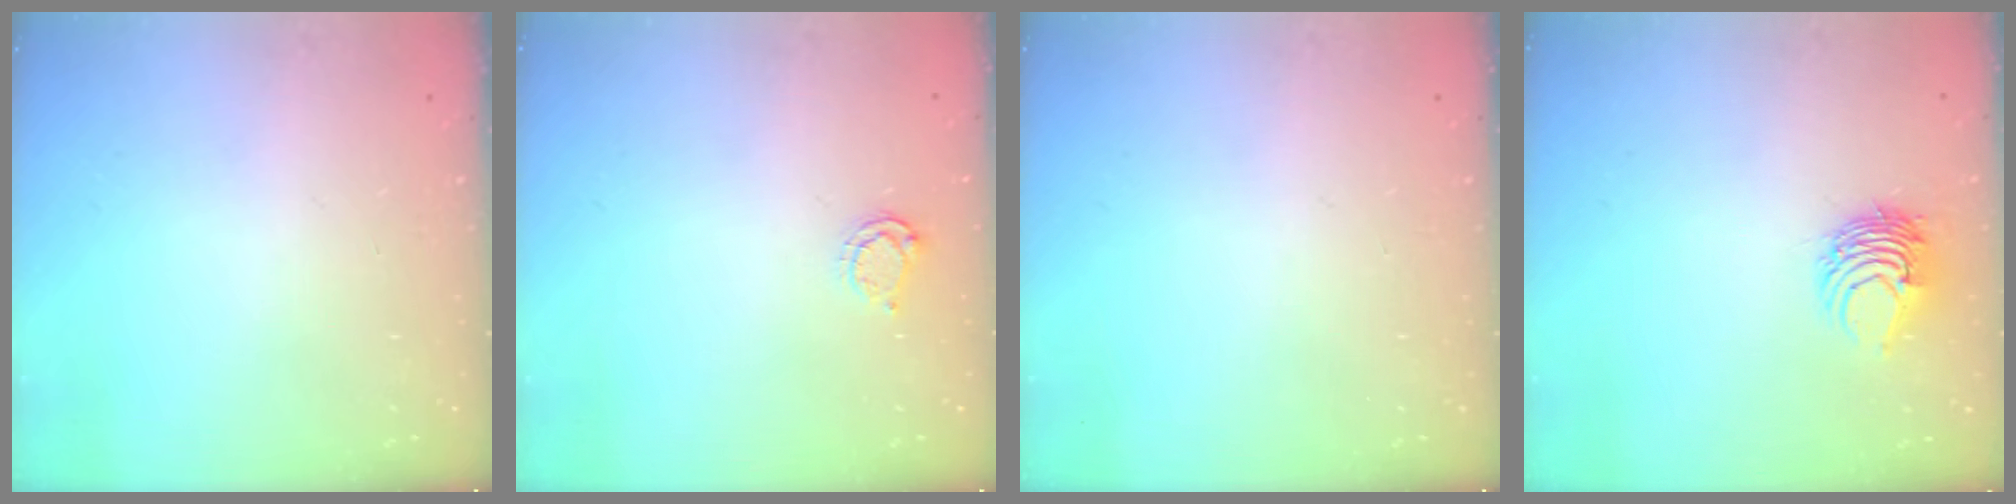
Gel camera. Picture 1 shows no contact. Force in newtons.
{"total": 4.4, "press": 4.4, "slide": 0.5}
{"total": 0.0}
{"total": 7.8, "press": 7.7, "slide": 1.1}